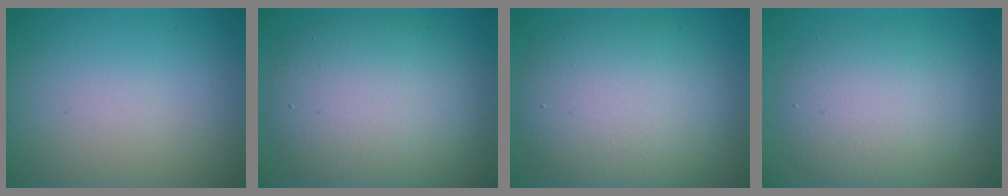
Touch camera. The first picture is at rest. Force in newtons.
{"total": 8.7, "press": 8.7, "slide": 0.3}
{"total": 8.9, "press": 8.9, "slide": 0.4}
{"total": 5.6, "press": 5.6, "slide": 0.5}